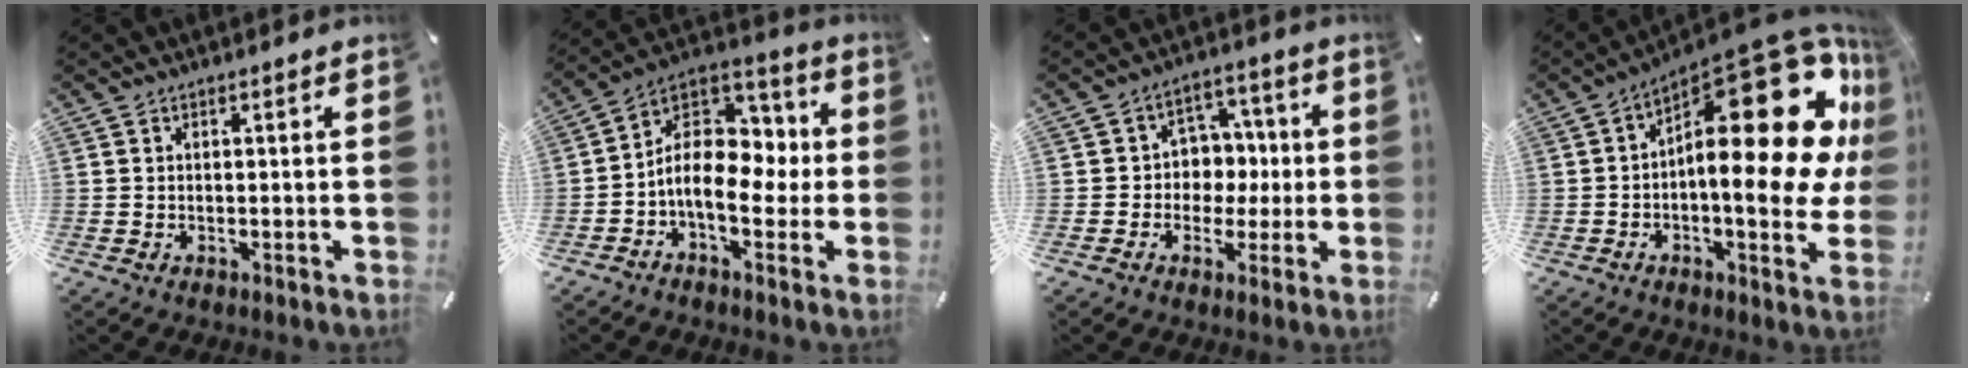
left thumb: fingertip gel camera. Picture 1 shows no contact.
{"total": 11.8, "force": [-2.2, 8.3, 8.1], "torque": [-0.143, 0.001, -0.040]}
{"total": 7.9, "force": [-0.8, 7.6, 1.9], "torque": [-0.031, 0.011, -0.011]}
{"total": 27.4, "force": [7.2, 11.5, 23.8], "torque": [-0.307, -0.079, 0.132]}